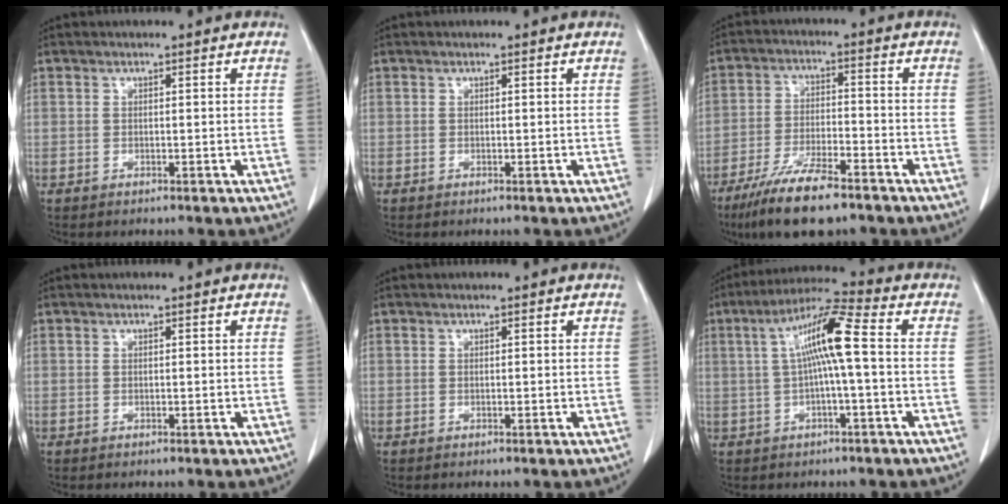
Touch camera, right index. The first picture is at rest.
{"total": 0.0}
{"total": 11.2, "force": [-8.2, 2.3, 7.2], "torque": [-0.135, -0.023, -0.146]}
{"total": 0.0}
{"total": 0.0}
{"total": 9.3, "force": [0.7, 0.3, 9.2], "torque": [-0.173, 0.026, 0.011]}